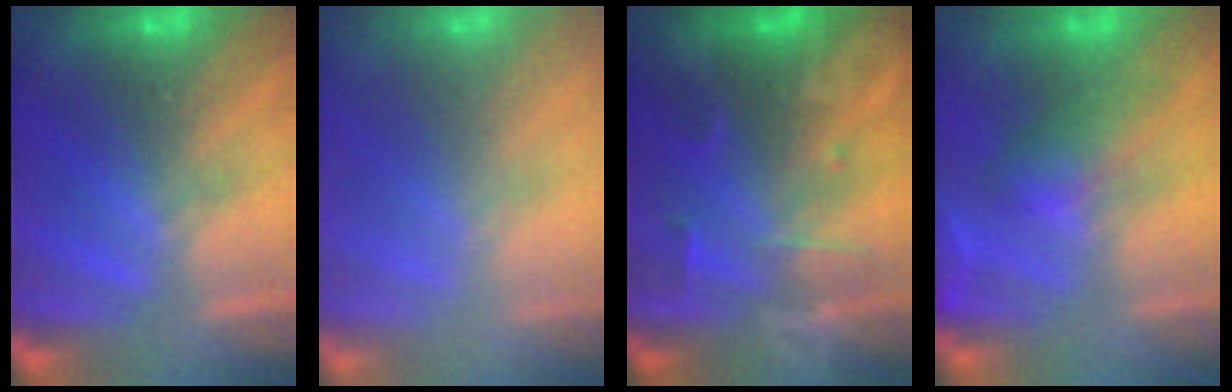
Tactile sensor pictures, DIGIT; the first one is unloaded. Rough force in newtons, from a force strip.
{"total": 7.2}
{"total": 2.4}
{"total": 4.5}